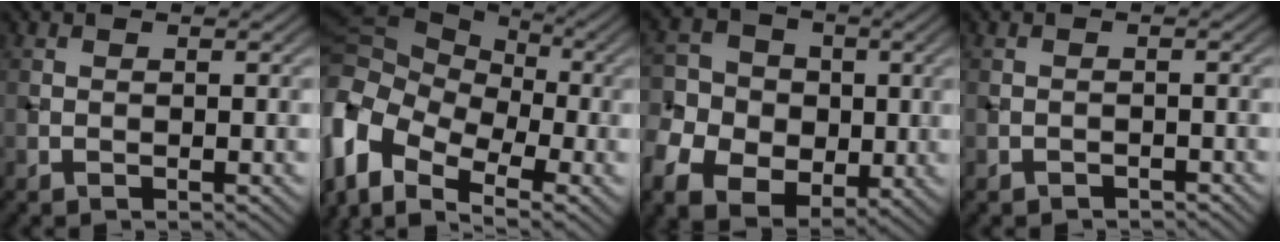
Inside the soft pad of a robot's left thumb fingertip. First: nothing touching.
{"total": 13.1, "force": [-4.7, 9.2, 8.1], "torque": [-0.222, -0.021, -0.080]}
{"total": 10.1, "force": [-1.9, 8.5, 5.0], "torque": [-0.129, -0.017, -0.053]}
{"total": 0.9, "force": [-0.8, 0.3, 0.2], "torque": [-0.003, -0.001, -0.017]}